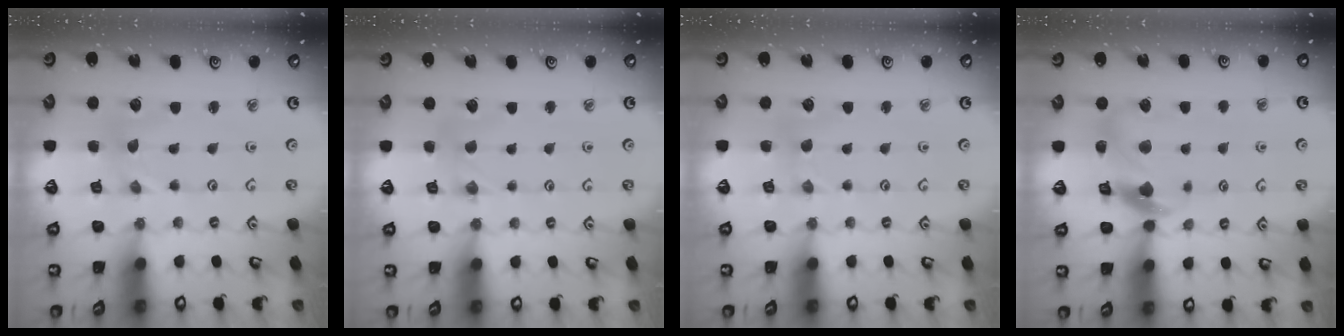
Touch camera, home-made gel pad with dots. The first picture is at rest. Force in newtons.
{"total": 2.5, "press": 2.4, "slide": 0.4}
{"total": 1.7, "press": 1.7, "slide": 0.3}
{"total": 10.5, "press": 10.4, "slide": 1.6}